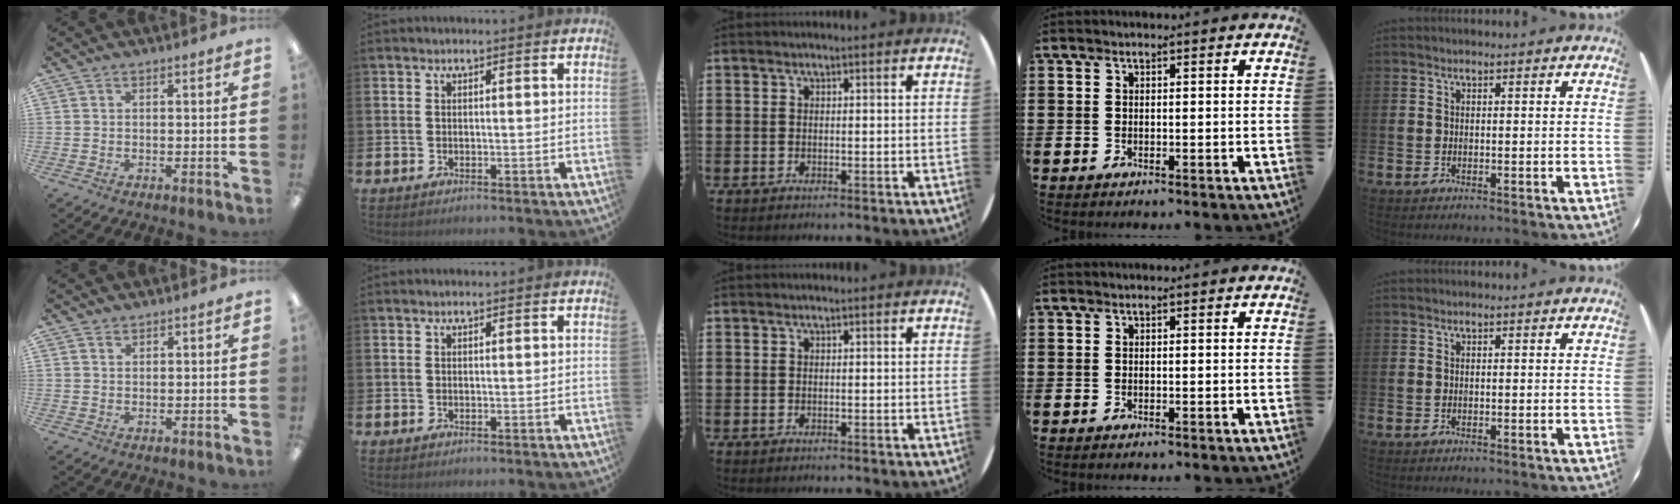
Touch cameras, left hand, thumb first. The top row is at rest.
{"thumb": {"total": 1.1, "force": [1.0, 0.4, 0.2], "torque": [-0.004, 0.000, 0.020]}}